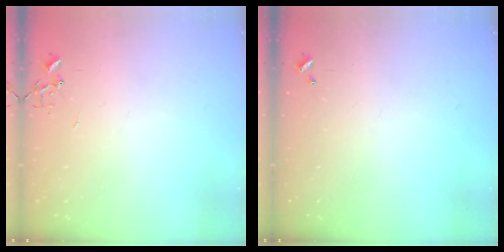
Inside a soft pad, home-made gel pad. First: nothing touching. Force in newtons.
{"total": 0.0}